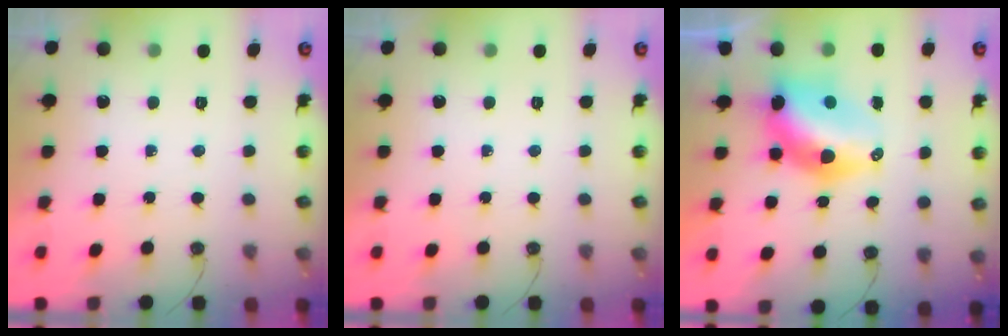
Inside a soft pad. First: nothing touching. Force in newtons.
{"total": 0.0}
{"total": 10.5, "press": 10.3, "slide": 1.9}